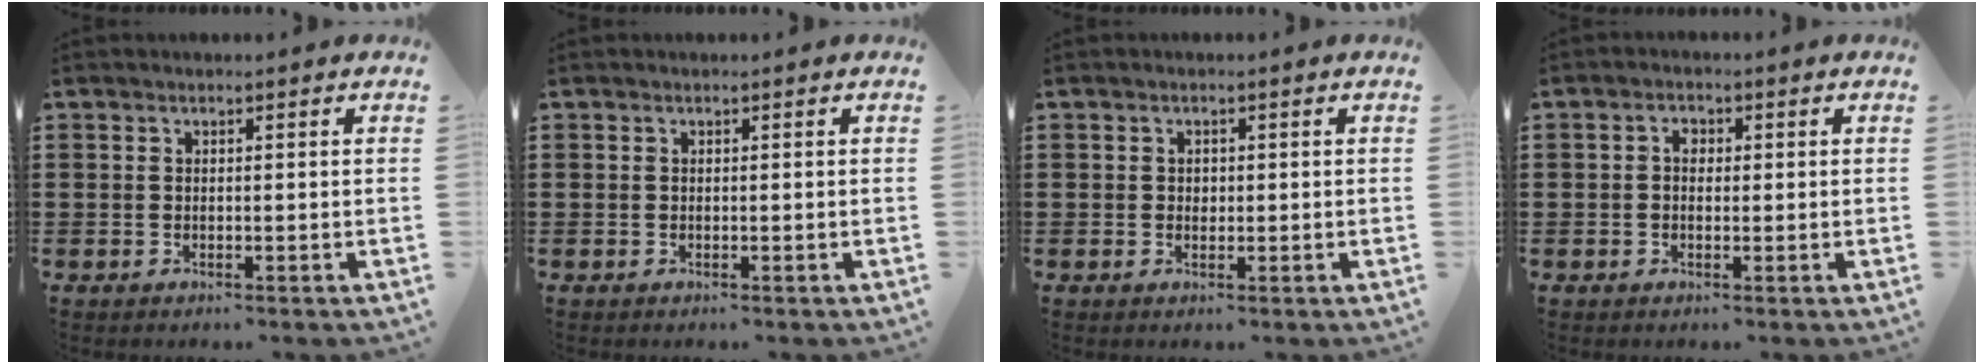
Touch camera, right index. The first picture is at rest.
{"total": 0.0}
{"total": 0.9, "force": [0.1, 0.8, 0.5], "torque": [-0.012, 0.004, 0.002]}
{"total": 1.7, "force": [-0.1, 1.1, 1.3], "torque": [-0.026, 0.007, -0.003]}